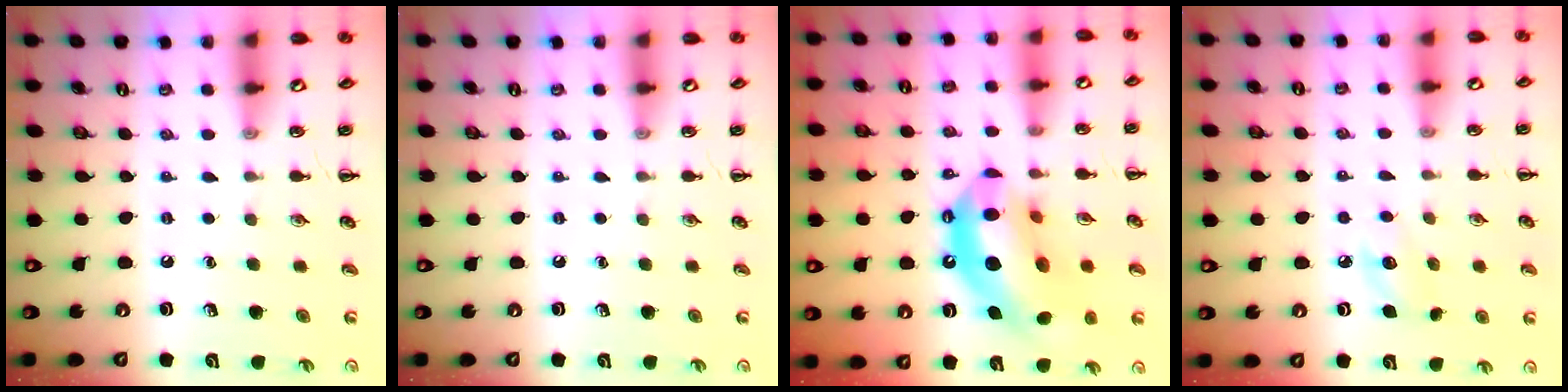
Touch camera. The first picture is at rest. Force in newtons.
{"total": 0.0}
{"total": 18.5, "press": 17.8, "slide": 5.1}
{"total": 7.2, "press": 7.0, "slide": 1.9}